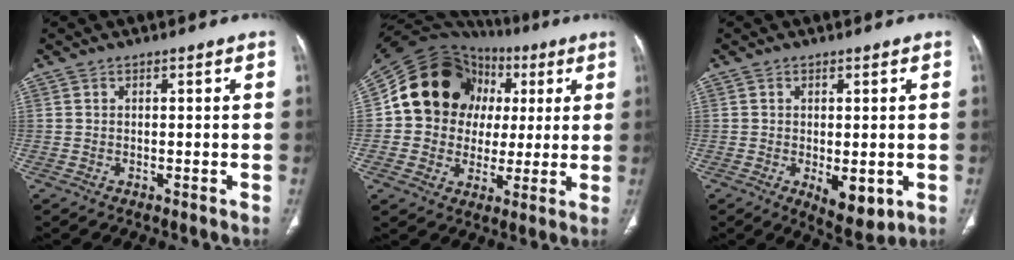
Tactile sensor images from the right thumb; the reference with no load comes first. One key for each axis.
{"total": 19.6, "fx": 4.2, "fy": 16.9, "fz": 9.1, "tx": -0.108, "ty": 0.032, "tz": 0.079}
{"total": 6.4, "fx": -1.5, "fy": 2.9, "fz": 5.5, "tx": -0.069, "ty": -0.015, "tz": -0.011}